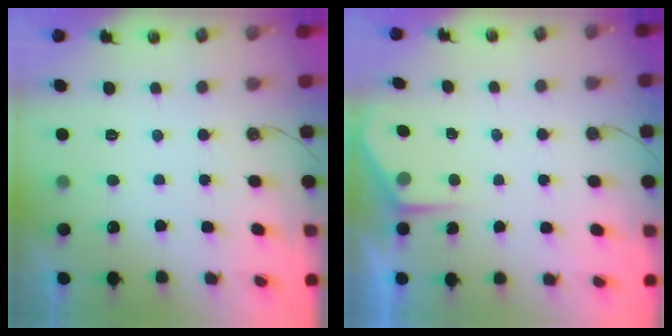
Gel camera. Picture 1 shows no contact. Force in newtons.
{"total": 2.7, "press": 2.7, "slide": 0.4}